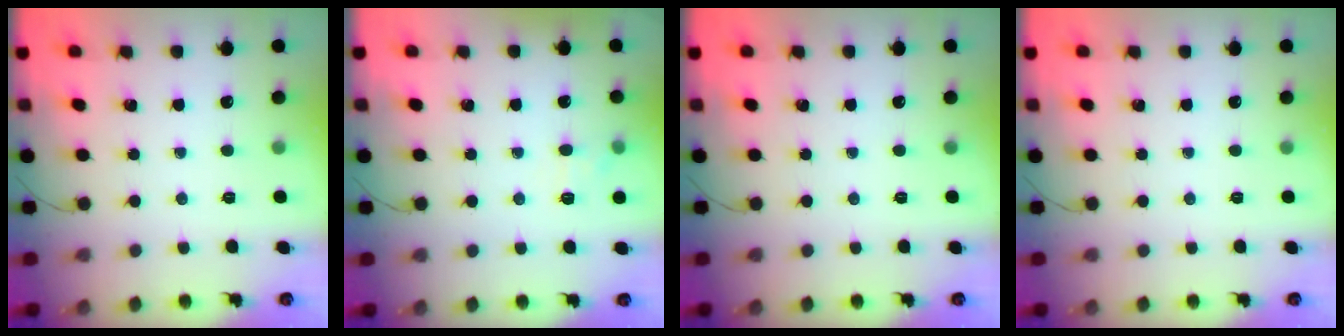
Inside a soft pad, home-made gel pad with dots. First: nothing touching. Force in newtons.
{"total": 7.5, "press": 7.4, "slide": 1.6}
{"total": 0.0}
{"total": 0.0}